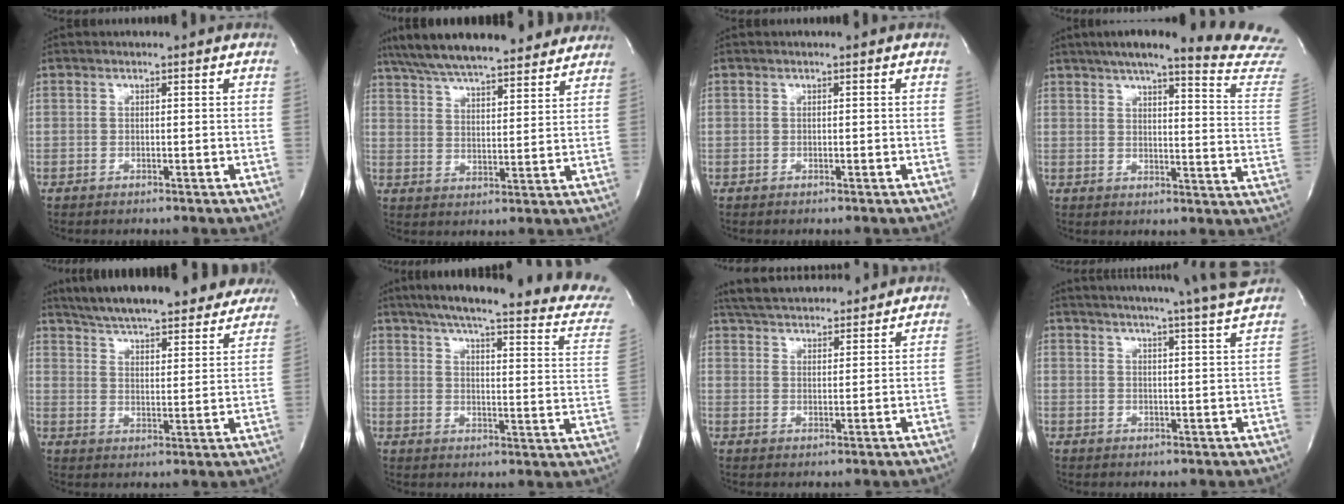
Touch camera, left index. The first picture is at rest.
{"total": 21.4, "force": [18.2, 4.3, 10.2], "torque": [-0.174, 0.038, 0.264]}
{"total": 0.0}
{"total": 24.3, "force": [22.0, 0.3, 10.4], "torque": [-0.143, -0.084, 0.255]}
{"total": 27.3, "force": [24.4, 5.5, 11.1], "torque": [-0.178, -0.022, 0.314]}
{"total": 26.8, "force": [23.0, 1.9, 13.6], "torque": [-0.196, -0.055, 0.274]}
{"total": 14.7, "force": [13.6, 2.8, 4.9], "torque": [-0.083, 0.035, 0.207]}
{"total": 17.2, "force": [15.5, -2.0, 7.0], "torque": [-0.120, -0.038, 0.198]}